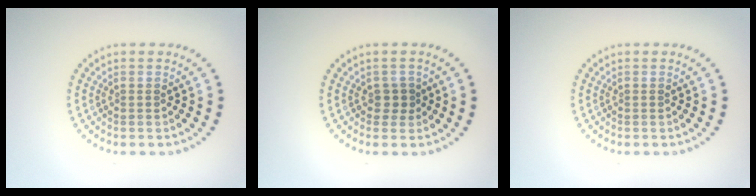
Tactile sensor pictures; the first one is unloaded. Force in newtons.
{"total": 1.3, "press": 1.1, "slide": 0.6}
{"total": 0.0}